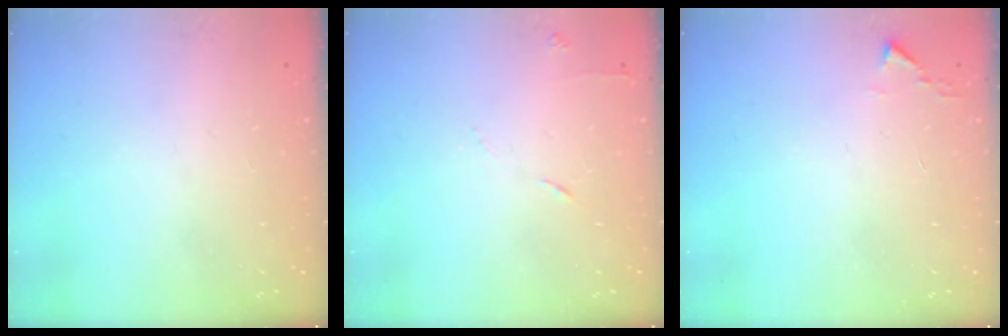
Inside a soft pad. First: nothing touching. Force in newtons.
{"total": 6.6, "press": 6.6, "slide": 0.8}
{"total": 2.4, "press": 2.4, "slide": 0.3}